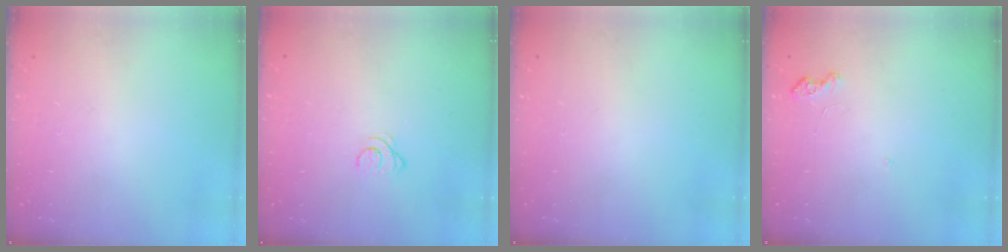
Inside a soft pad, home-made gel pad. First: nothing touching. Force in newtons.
{"total": 2.2, "press": 2.2, "slide": 0.2}
{"total": 0.0}
{"total": 3.4, "press": 3.3, "slide": 0.6}